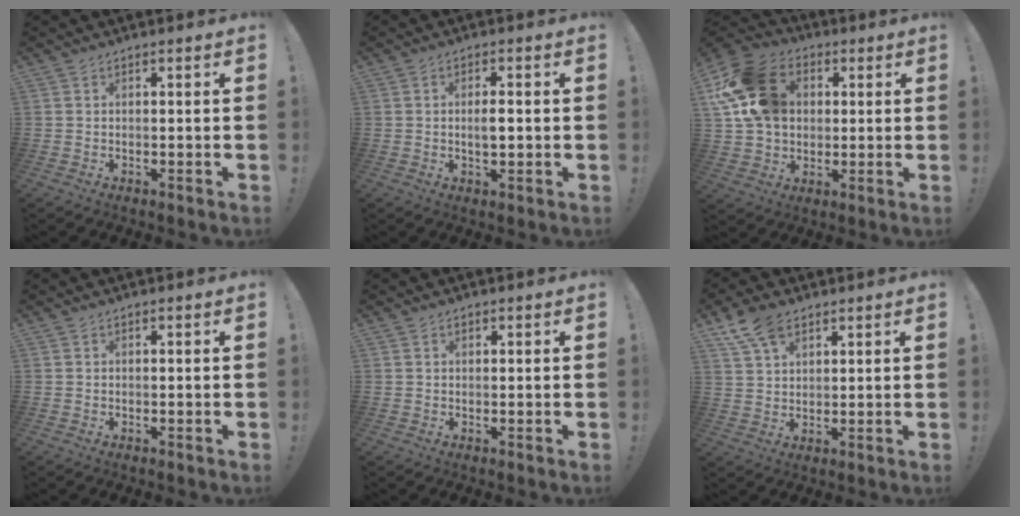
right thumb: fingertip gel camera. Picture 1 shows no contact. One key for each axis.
{"total": 3.3, "fx": -0.1, "fy": 1.2, "fz": 3.1, "tx": -0.042, "ty": -0.002, "tz": -0.005}
{"total": 18.5, "fx": 4.8, "fy": 14.6, "fz": 10.2, "tx": -0.174, "ty": -0.002, "tz": 0.098}
{"total": 0.0}
{"total": 0.7, "fx": 0.4, "fy": 0.5, "fz": 0.2, "tx": -0.004, "ty": 0.002, "tz": 0.007}
{"total": 8.7, "fx": 5.5, "fy": 4.7, "fz": 4.8, "tx": -0.087, "ty": -0.016, "tz": 0.106}